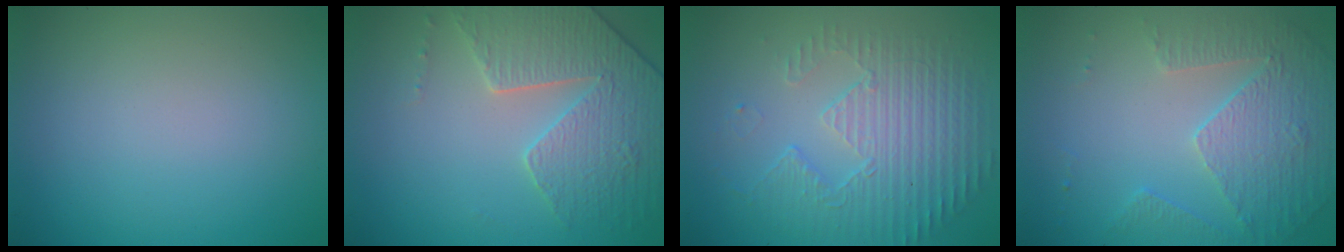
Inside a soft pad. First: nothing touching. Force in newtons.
{"total": 4.3, "press": 4.2, "slide": 0.9}
{"total": 5.5, "press": 3.6, "slide": 4.1}
{"total": 5.0, "press": 3.5, "slide": 3.6}